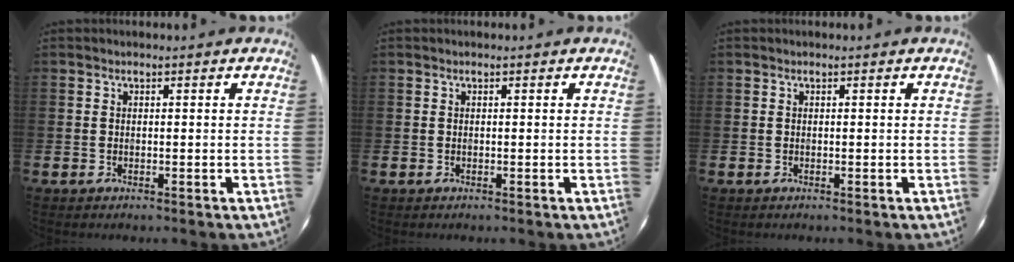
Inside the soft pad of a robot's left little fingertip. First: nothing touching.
{"total": 0.0}
{"total": 0.0}